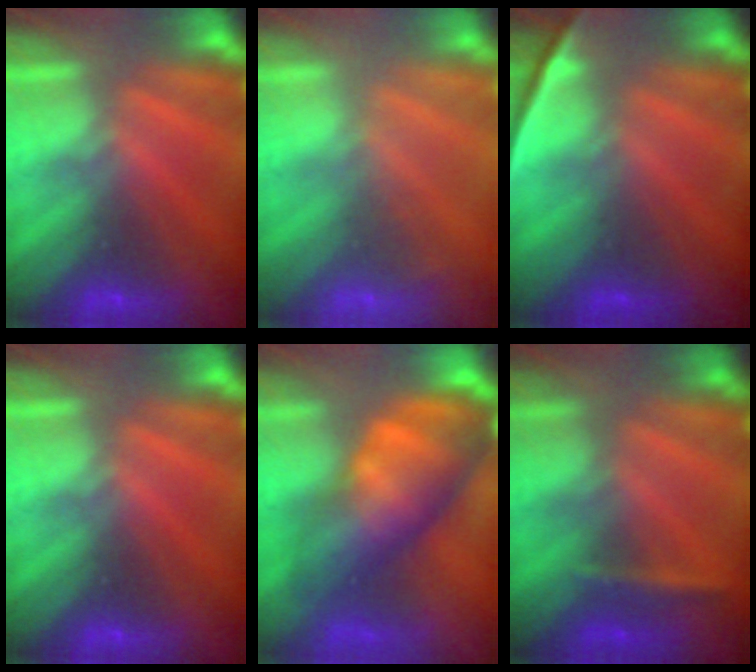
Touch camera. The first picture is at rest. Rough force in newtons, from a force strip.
{"total": 1.6}
{"total": 2.3}
{"total": 0.0}
{"total": 11.0}
{"total": 2.4}